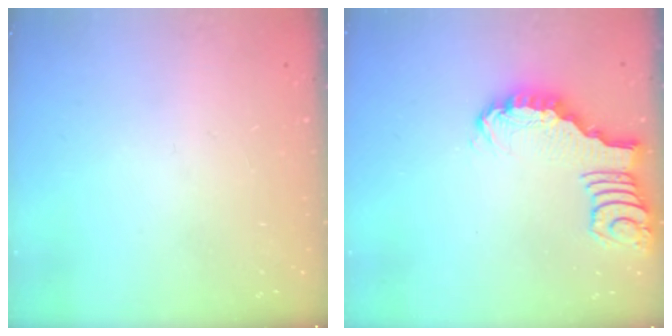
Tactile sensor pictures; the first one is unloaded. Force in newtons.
{"total": 2.7, "press": 2.7, "slide": 0.4}